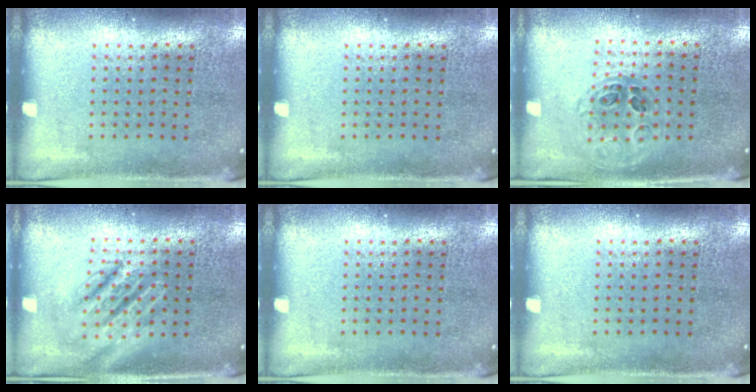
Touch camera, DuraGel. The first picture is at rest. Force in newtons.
{"total": 0.0}
{"total": 1.1, "press": 1.0, "slide": 0.5}
{"total": 2.7, "press": 2.7, "slide": 0.4}
{"total": 0.0}
{"total": 0.0}